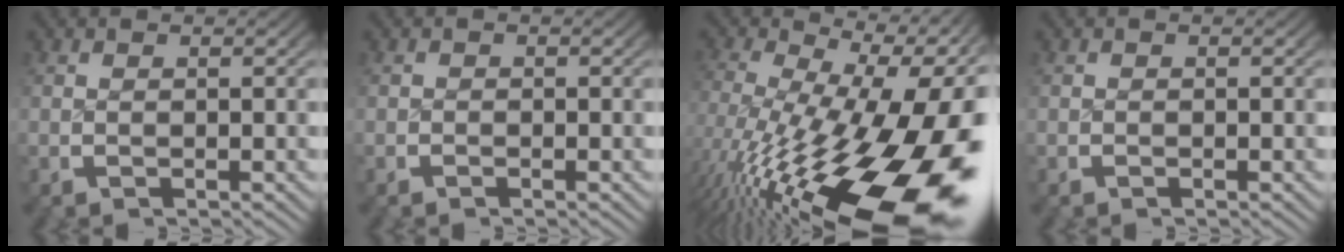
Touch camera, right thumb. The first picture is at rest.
{"total": 0.5, "force": [-0.4, 0.1, -0.3], "torque": [0.006, 0.000, -0.008]}
{"total": 19.3, "force": [-2.9, 10.7, 15.8], "torque": [-0.247, -0.052, -0.014]}
{"total": 0.0}